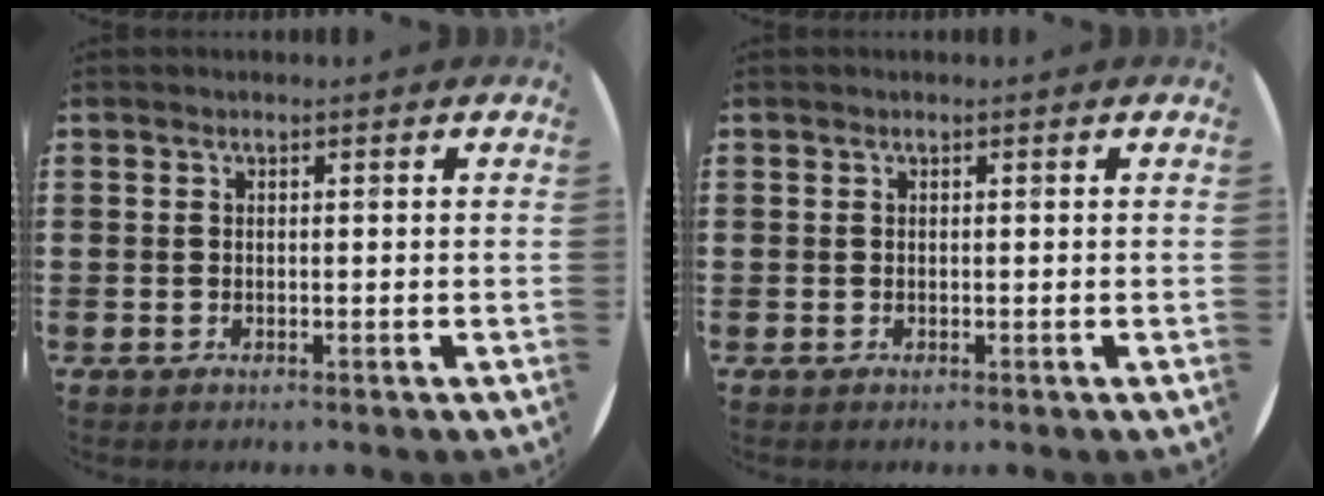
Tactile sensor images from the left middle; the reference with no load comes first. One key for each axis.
{"total": 0.0}